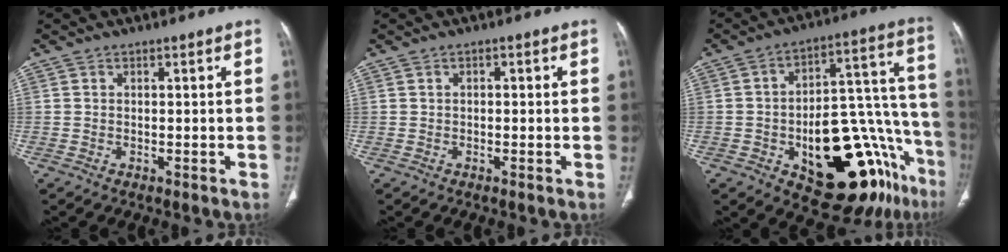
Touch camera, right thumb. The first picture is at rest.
{"total": 0.5, "force": [0.0, 0.3, 0.4], "torque": [-0.005, 0.002, -0.001]}
{"total": 26.3, "force": [-12.2, 11.3, 20.3], "torque": [-0.198, 0.092, -0.160]}